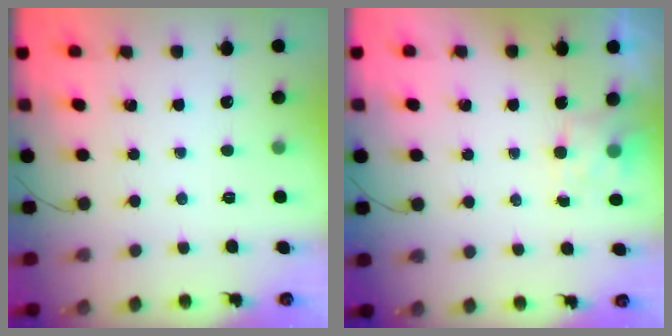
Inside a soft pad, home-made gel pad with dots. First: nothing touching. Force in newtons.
{"total": 5.0, "press": 4.9, "slide": 1.1}